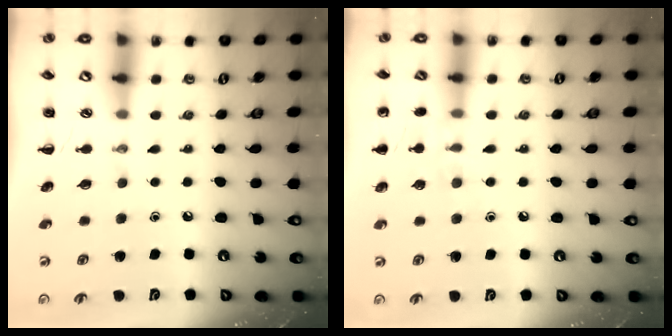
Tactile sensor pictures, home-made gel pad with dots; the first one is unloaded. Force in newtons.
{"total": 7.9, "press": 7.6, "slide": 2.1}